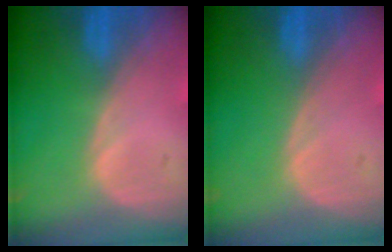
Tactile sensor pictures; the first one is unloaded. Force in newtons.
{"total": 0.0}